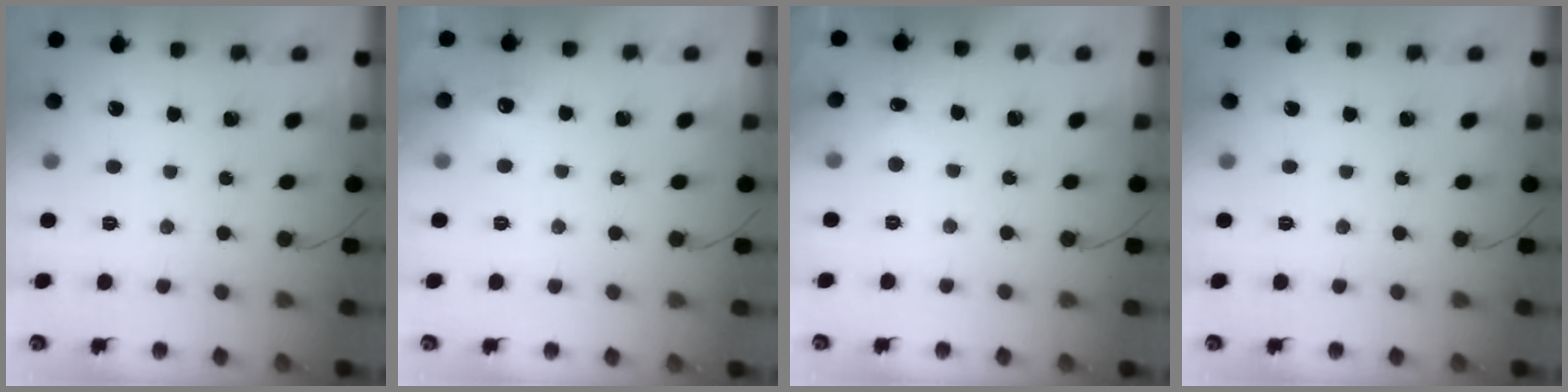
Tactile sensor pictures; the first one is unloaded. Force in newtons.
{"total": 5.0, "press": 4.8, "slide": 1.4}
{"total": 3.7, "press": 3.4, "slide": 1.2}
{"total": 0.0}